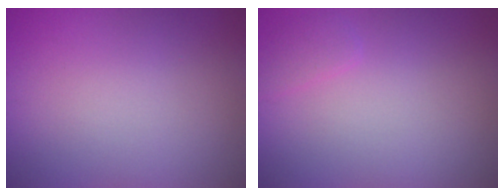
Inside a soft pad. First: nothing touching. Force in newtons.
{"total": 1.0, "press": 1.0, "slide": 0.0}